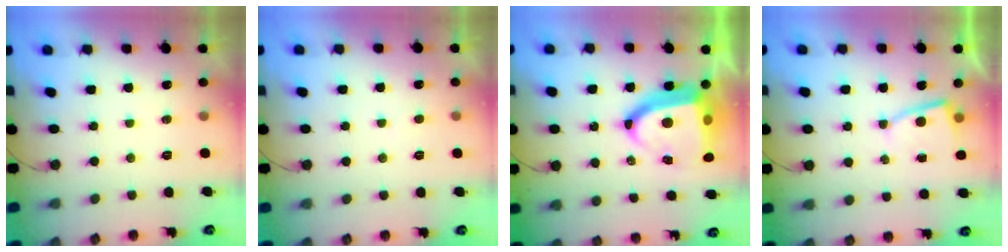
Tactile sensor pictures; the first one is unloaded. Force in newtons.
{"total": 1.9, "press": 1.9, "slide": 0.3}
{"total": 15.2, "press": 15.0, "slide": 2.2}
{"total": 4.1, "press": 4.1, "slide": 0.4}